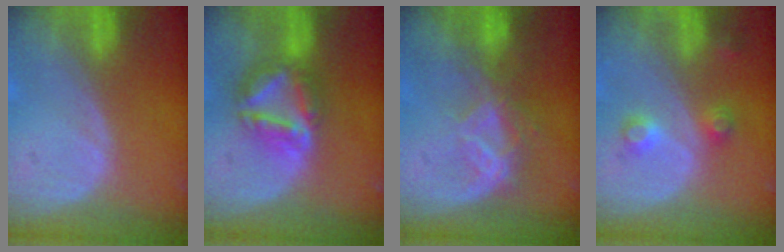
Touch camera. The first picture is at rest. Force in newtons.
{"total": 7.7, "press": 6.7, "slide": 3.7}
{"total": 6.7, "press": 5.7, "slide": 3.5}
{"total": 3.7, "press": 3.4, "slide": 1.3}